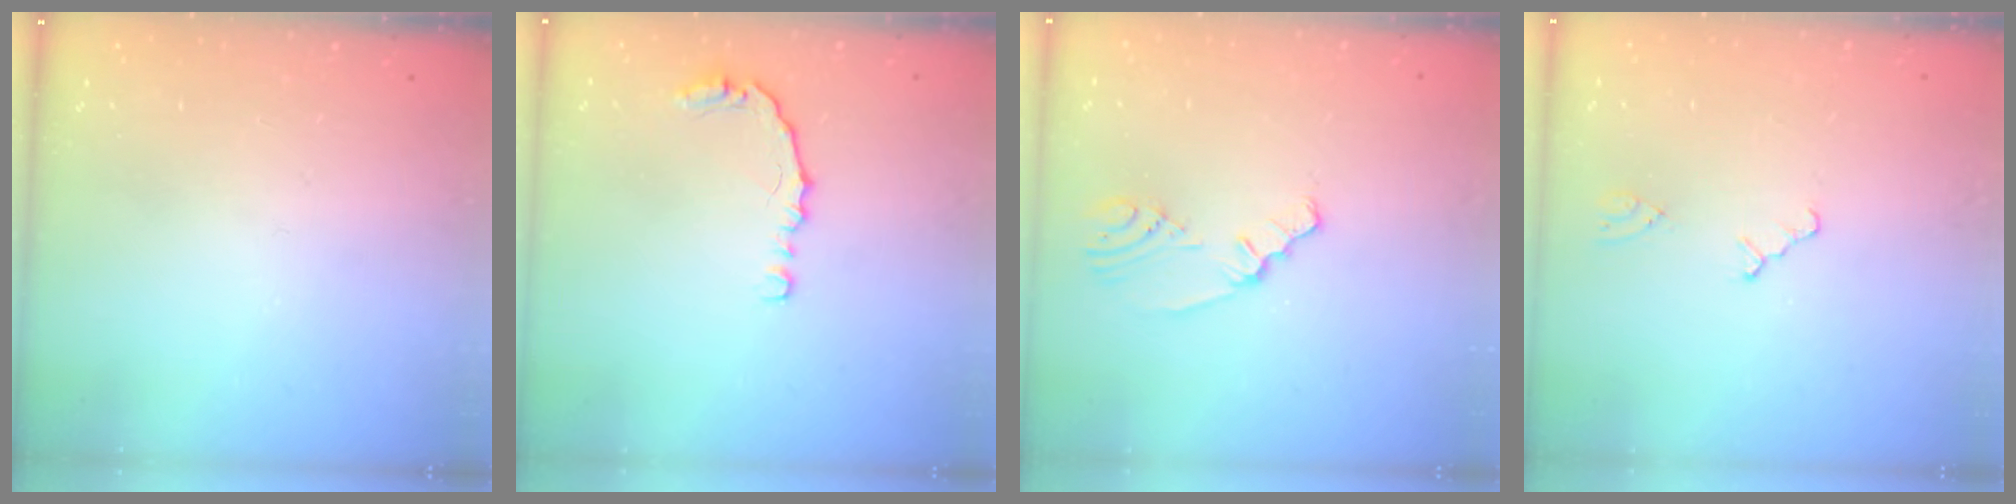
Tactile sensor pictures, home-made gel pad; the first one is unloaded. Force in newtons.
{"total": 7.0, "press": 6.9, "slide": 0.7}
{"total": 2.1, "press": 1.6, "slide": 1.3}
{"total": 0.5, "press": 0.5, "slide": 0.2}